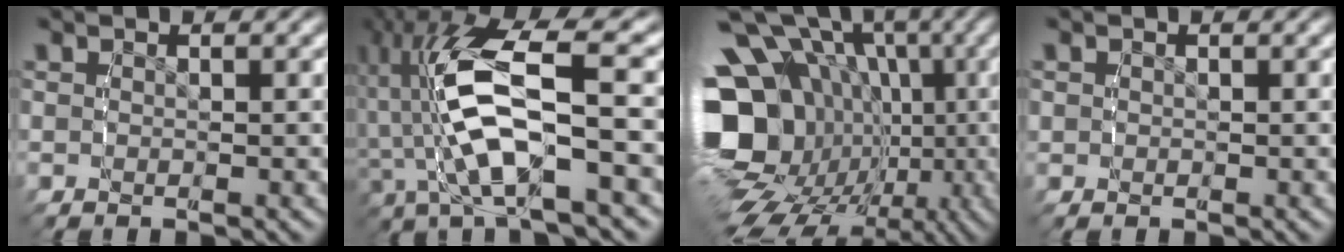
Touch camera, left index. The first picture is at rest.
{"total": 9.5, "force": [-0.9, 4.7, 8.2], "torque": [-0.181, -0.020, -0.015]}
{"total": 18.9, "force": [-2.4, 14.8, 11.5], "torque": [-0.224, -0.055, -0.035]}
{"total": 0.7, "force": [-0.3, 0.7, 0.1], "torque": [-0.009, -0.004, 0.000]}